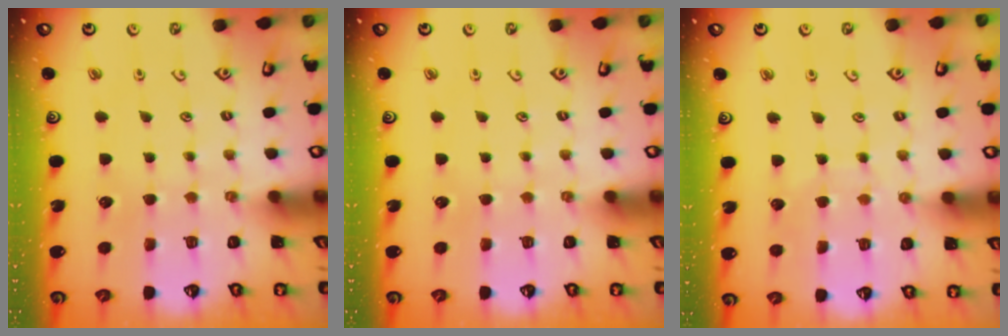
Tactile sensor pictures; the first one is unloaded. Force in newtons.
{"total": 0.0}
{"total": 4.4, "press": 4.3, "slide": 0.4}